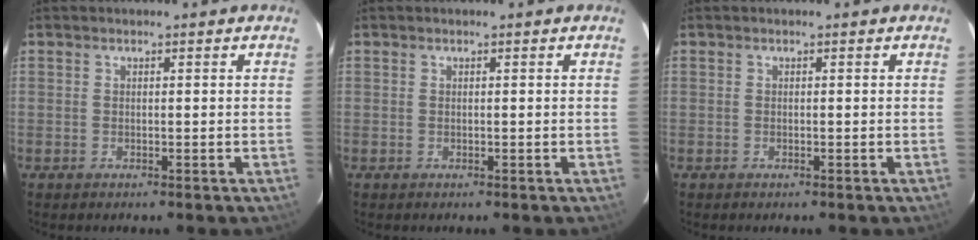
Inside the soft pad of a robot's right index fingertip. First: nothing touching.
{"total": 0.0}
{"total": 0.0}